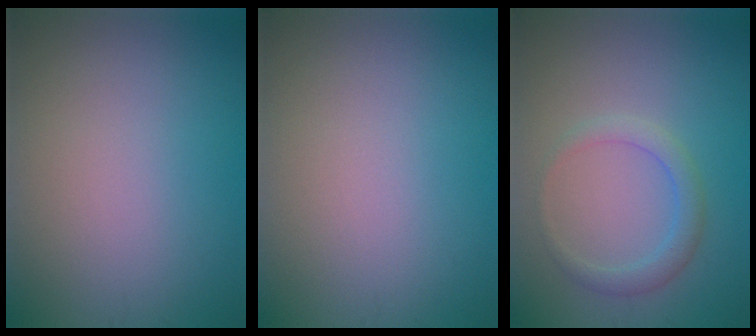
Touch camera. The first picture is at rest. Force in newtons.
{"total": 0.0}
{"total": 2.2, "press": 2.2, "slide": 0.1}